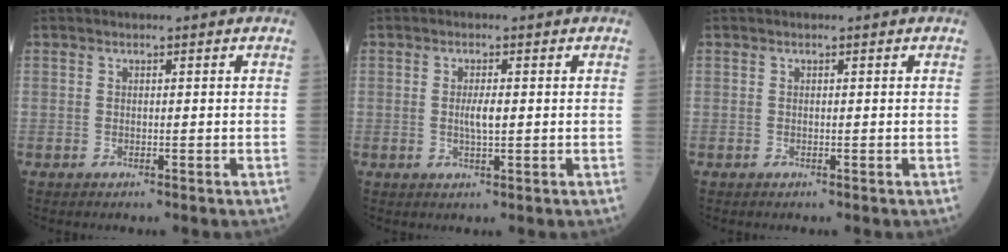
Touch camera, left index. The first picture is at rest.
{"total": 2.4, "force": [0.1, 0.4, 2.4], "torque": [-0.049, -0.001, 0.003]}
{"total": 0.0}